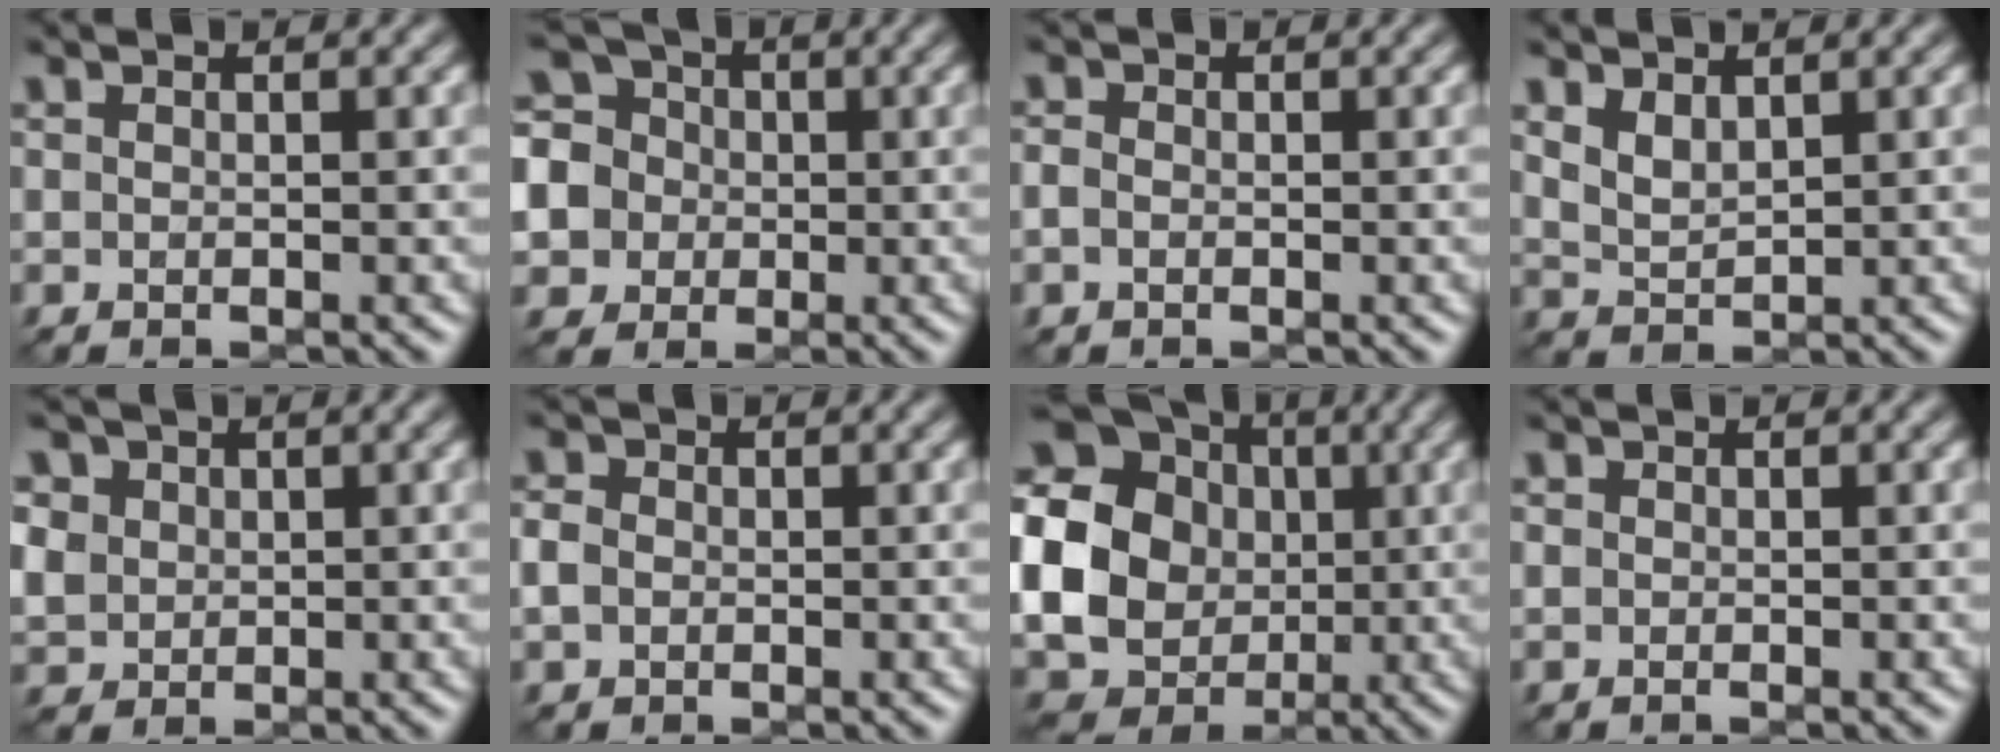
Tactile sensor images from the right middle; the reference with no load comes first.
{"total": 8.8, "force": [-1.3, 8.3, 2.7], "torque": [-0.074, 0.014, -0.052]}
{"total": 1.1, "force": [-0.3, 0.9, 0.6], "torque": [-0.011, -0.001, -0.010]}
{"total": 2.2, "force": [1.5, 1.1, 1.2], "torque": [-0.029, -0.004, 0.036]}
{"total": 5.9, "force": [2.2, 5.0, 2.4], "torque": [-0.084, 0.017, 0.036]}
{"total": 2.0, "force": [-0.2, 1.7, 0.9], "torque": [-0.018, -0.001, -0.009]}
{"total": 27.0, "force": [0.6, 25.6, 8.6], "torque": [-0.185, 0.014, -0.035]}
{"total": 0.6, "force": [-0.2, 0.5, 0.2], "torque": [0.000, -0.004, -0.004]}